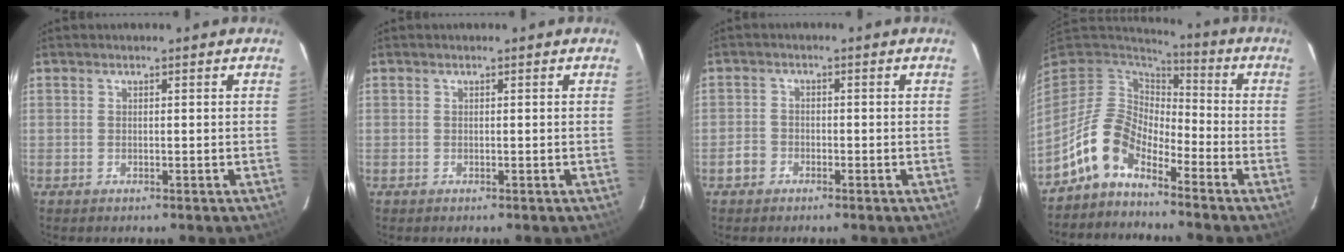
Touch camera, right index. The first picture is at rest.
{"total": 0.0}
{"total": 2.7, "force": [-1.6, 2.2, 0.3], "torque": [-0.009, 0.009, -0.031]}
{"total": 10.5, "force": [-7.2, 5.0, 5.6], "torque": [-0.114, 0.017, -0.152]}